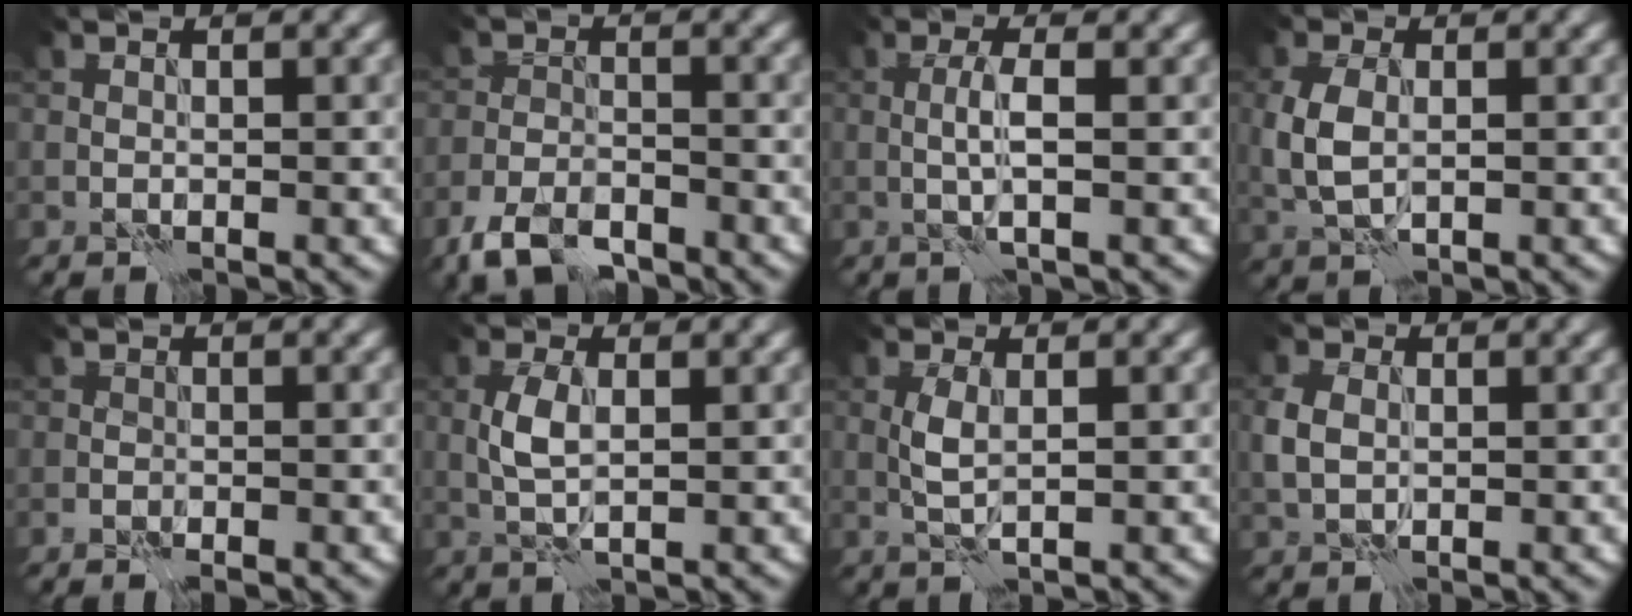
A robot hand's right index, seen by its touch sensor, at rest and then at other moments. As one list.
[{"total": 4.8, "force": [-3.6, 2.1, 2.5], "torque": [-0.044, -0.003, -0.075]}, {"total": 2.3, "force": [0.0, 0.3, 2.3], "torque": [-0.049, 0.004, -0.002]}, {"total": 3.8, "force": [0.0, 2.4, 3.0], "torque": [-0.079, 0.000, 0.001]}, {"total": 0.9, "force": [-0.6, 0.4, 0.5], "torque": [-0.008, 0.002, -0.012]}, {"total": 3.0, "force": [0.2, 1.4, 2.7], "torque": [-0.063, 0.001, 0.003]}, {"total": 2.1, "force": [0.2, 0.7, 2.0], "torque": [-0.047, 0.002, 0.004]}, {"total": 2.7, "force": [0.2, 2.0, 1.8], "torque": [-0.048, 0.003, 0.002]}]